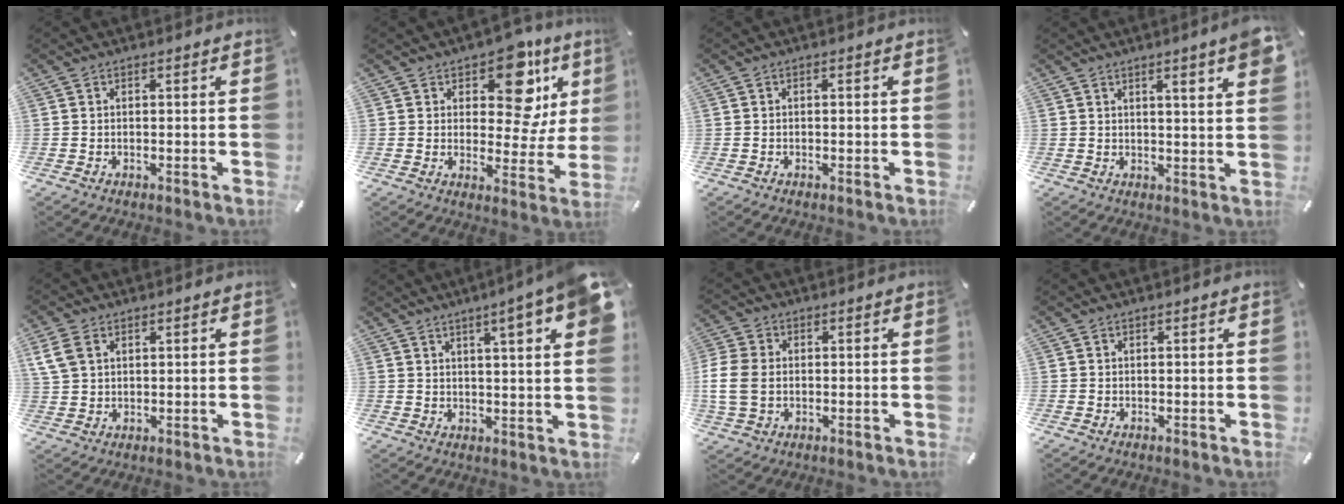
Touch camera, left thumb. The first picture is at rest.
{"total": 15.2, "force": [8.1, 8.3, 9.9], "torque": [-0.129, -0.049, 0.134]}
{"total": 0.6, "force": [-0.2, 0.3, 0.5], "torque": [-0.009, -0.002, -0.005]}
{"total": 6.3, "force": [3.5, 0.3, 5.3], "torque": [-0.079, -0.019, 0.054]}
{"total": 4.7, "force": [2.1, 3.5, 2.1], "torque": [-0.057, 0.005, 0.041]}
{"total": 9.6, "force": [5.4, 1.1, 7.9], "torque": [-0.117, -0.028, 0.086]}
{"total": 7.3, "force": [-0.4, 5.7, 4.6], "torque": [-0.114, 0.007, -0.007]}
{"total": 0.0}